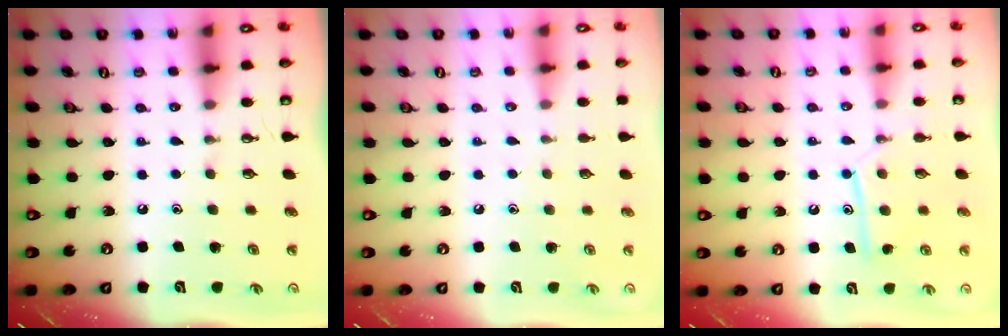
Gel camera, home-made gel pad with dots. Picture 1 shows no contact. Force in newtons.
{"total": 3.3, "press": 3.3, "slide": 0.3}
{"total": 11.5, "press": 11.4, "slide": 0.8}